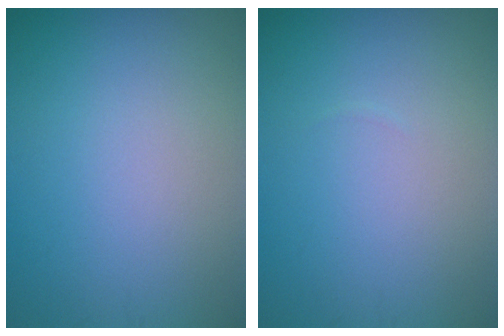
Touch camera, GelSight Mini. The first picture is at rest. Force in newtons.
{"total": 0.0}